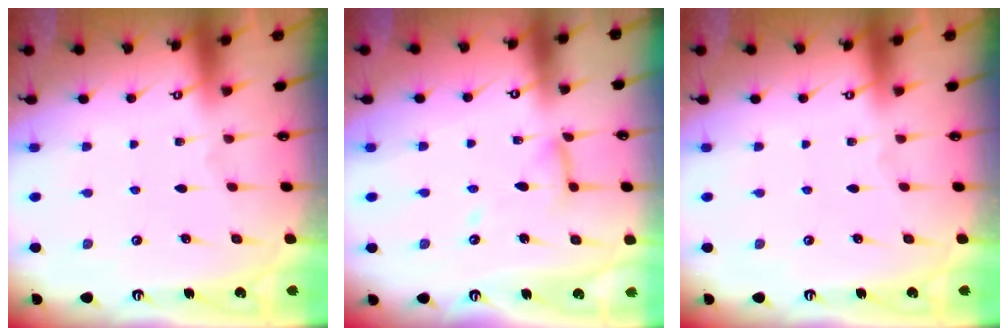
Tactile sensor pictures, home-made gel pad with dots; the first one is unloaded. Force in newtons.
{"total": 8.6, "press": 8.6, "slide": 0.7}
{"total": 0.0}